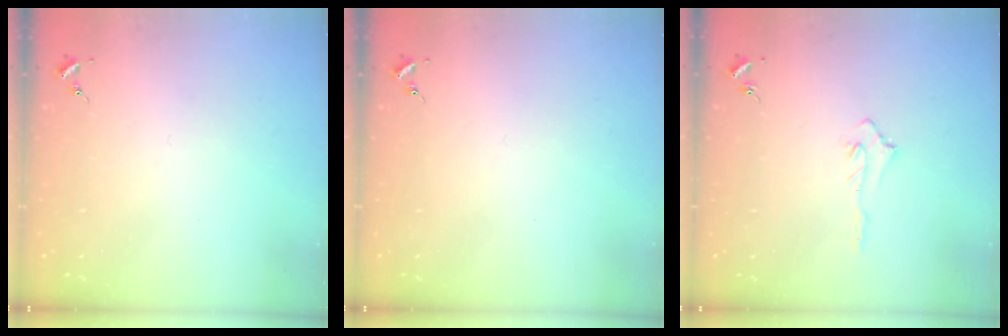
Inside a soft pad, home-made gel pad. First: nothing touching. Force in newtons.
{"total": 0.0}
{"total": 3.4, "press": 3.4, "slide": 0.4}